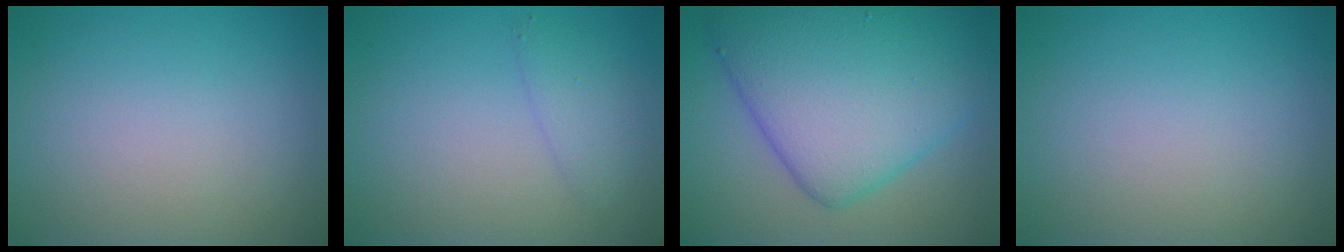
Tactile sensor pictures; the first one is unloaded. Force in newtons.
{"total": 1.8, "press": 1.8, "slide": 0.1}
{"total": 10.4, "press": 10.4, "slide": 0.4}
{"total": 0.0}